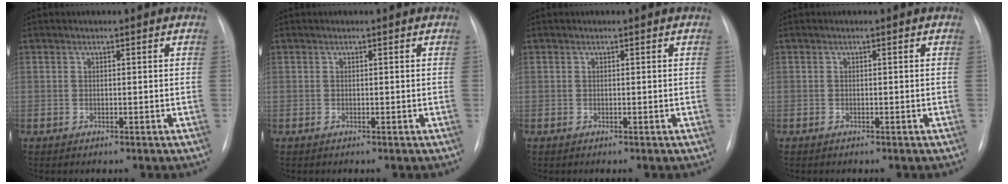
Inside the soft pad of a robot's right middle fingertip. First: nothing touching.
{"total": 0.0}
{"total": 0.0}
{"total": 0.0}